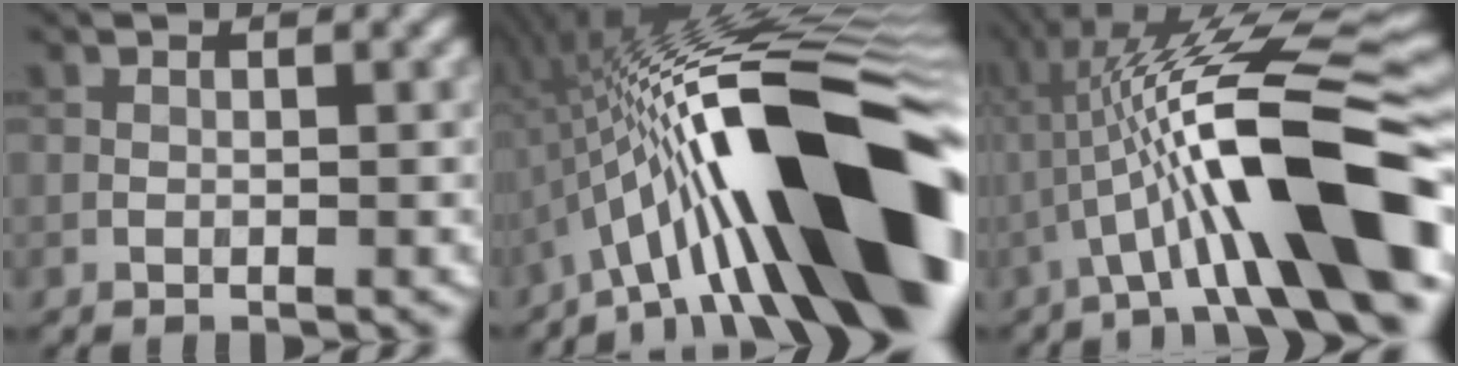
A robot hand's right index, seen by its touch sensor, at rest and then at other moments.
{"total": 20.4, "force": [-3.4, 5.5, 19.3], "torque": [-0.273, 0.028, -0.068]}
{"total": 13.9, "force": [-2.5, 2.7, 13.4], "torque": [-0.218, 0.035, -0.037]}